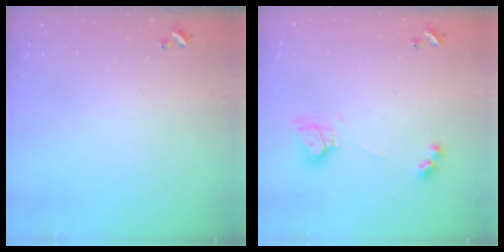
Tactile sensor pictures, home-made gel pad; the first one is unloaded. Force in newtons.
{"total": 10.2, "press": 10.1, "slide": 0.8}